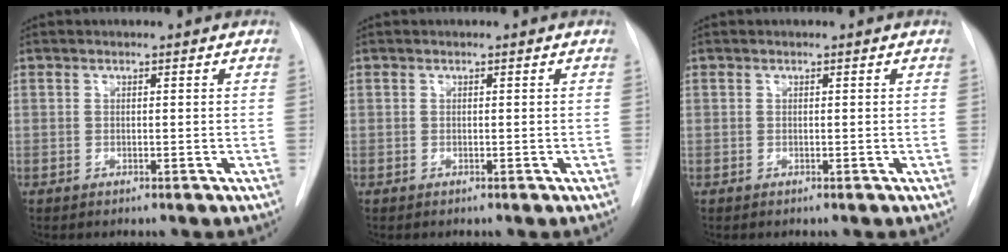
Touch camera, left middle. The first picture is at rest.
{"total": 0.0}
{"total": 0.0}